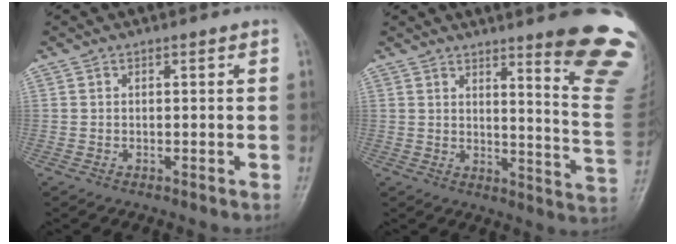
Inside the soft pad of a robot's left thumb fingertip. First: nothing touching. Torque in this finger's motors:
{"motor_torque": [3.20, 1.69, 1.35, -1.42, 0.29]}